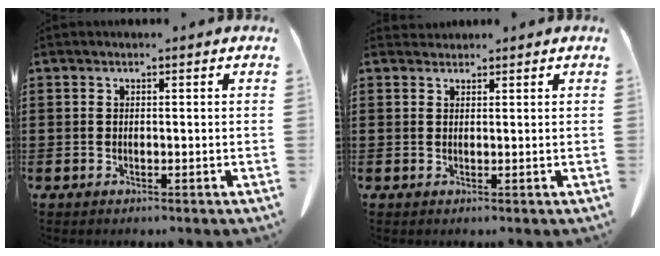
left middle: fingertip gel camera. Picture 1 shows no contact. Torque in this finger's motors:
{"motor_torque": [0.16, 0.14, -0.10, -0.02]}